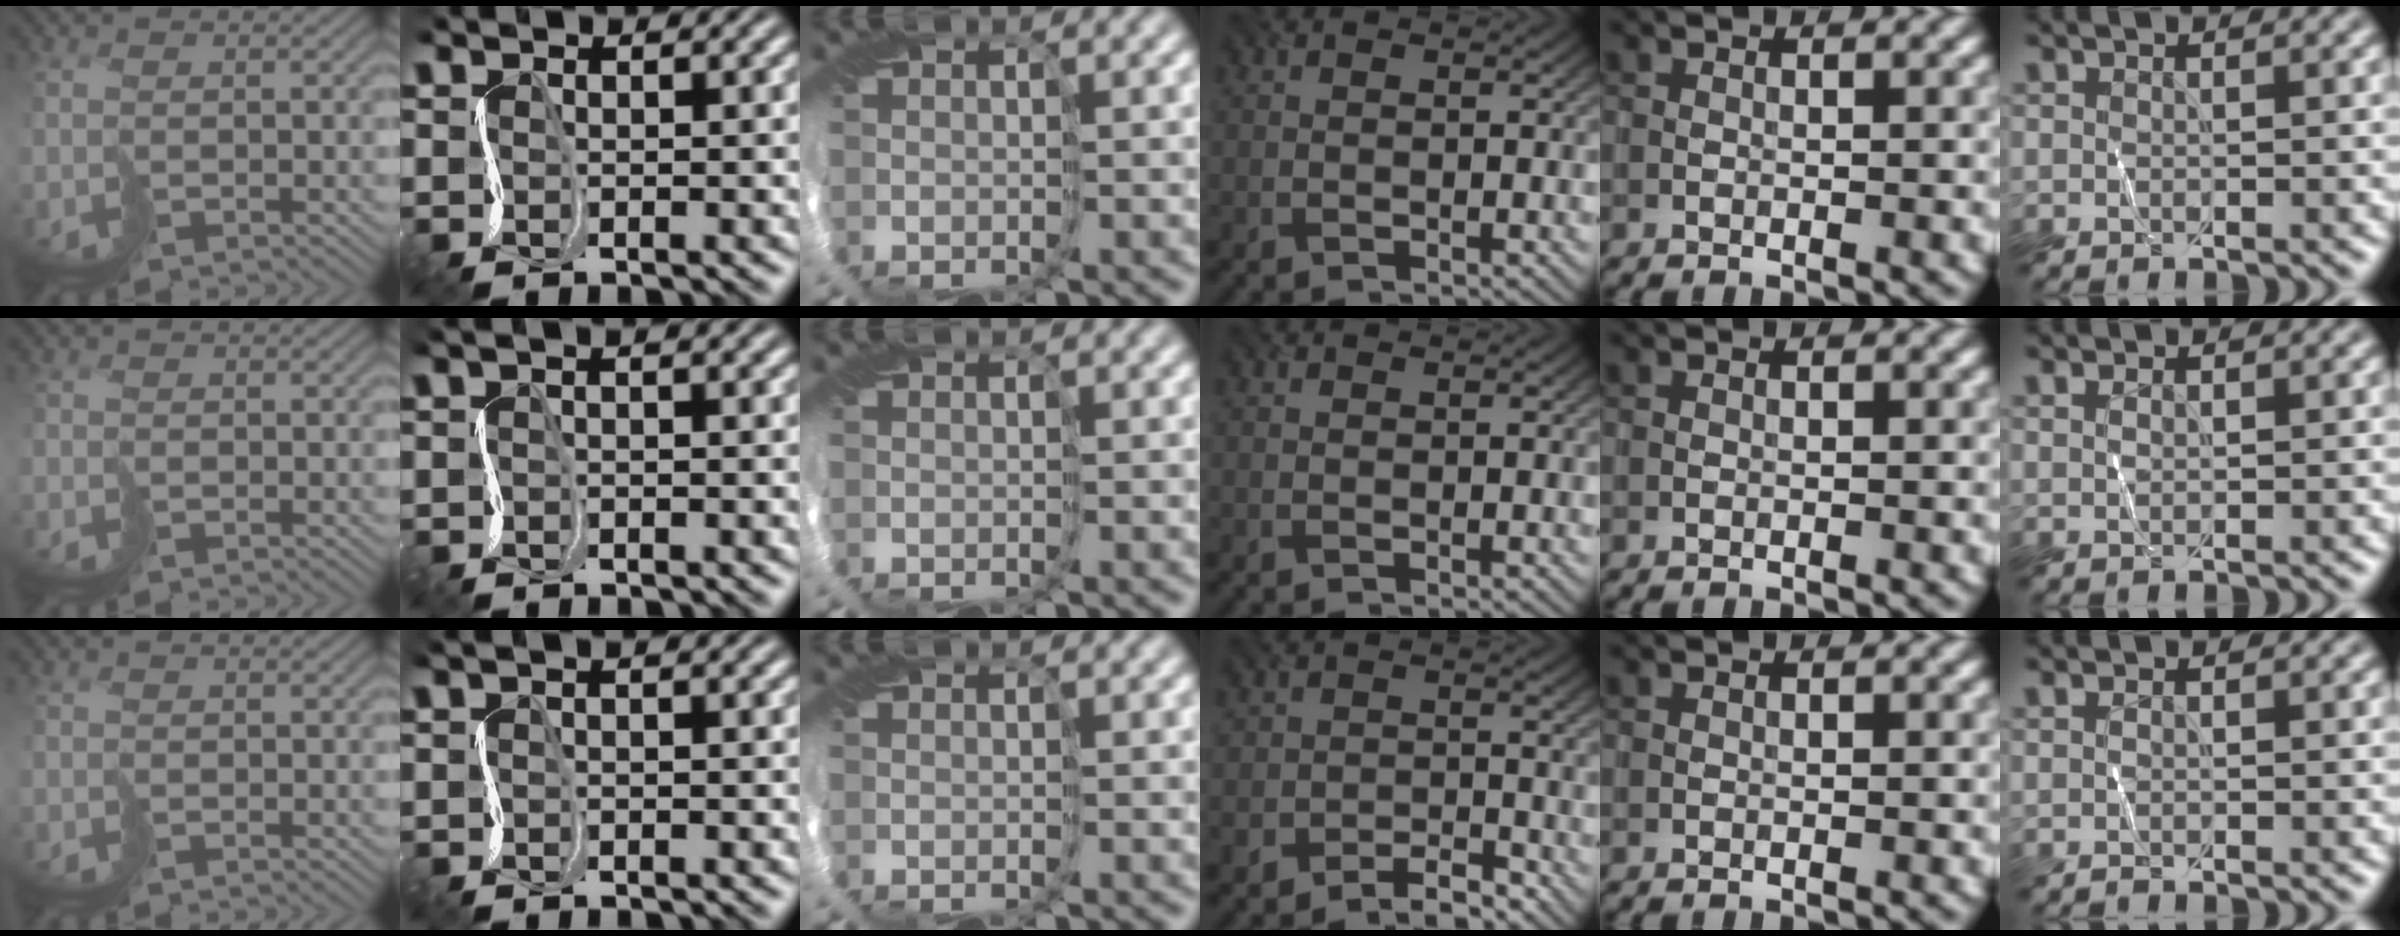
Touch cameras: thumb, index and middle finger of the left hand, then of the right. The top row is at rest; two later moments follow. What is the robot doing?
{"motion": "cut", "object": "paper"}